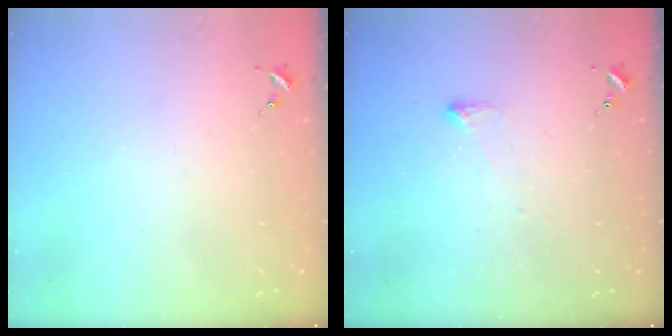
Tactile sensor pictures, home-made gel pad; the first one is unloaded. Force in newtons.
{"total": 3.1, "press": 3.1, "slide": 0.5}